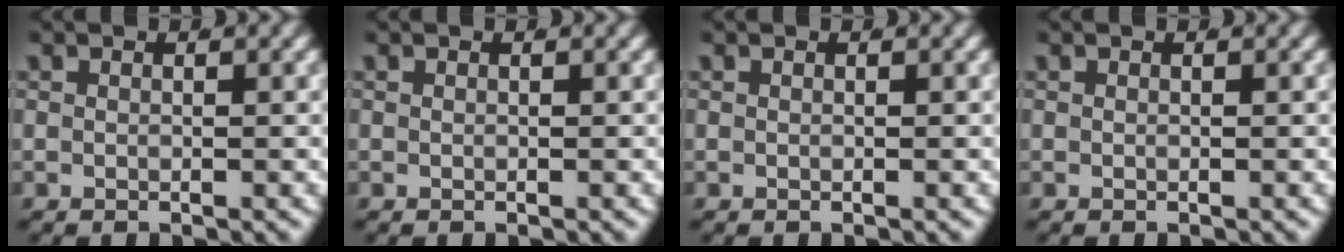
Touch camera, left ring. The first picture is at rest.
{"total": 0.0}
{"total": 0.0}
{"total": 0.0}